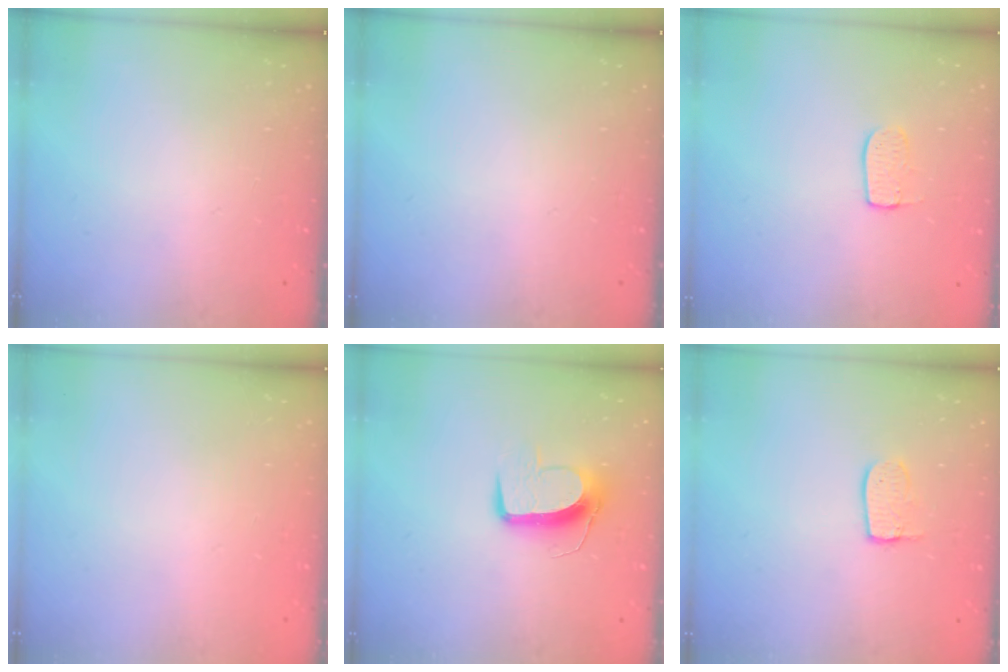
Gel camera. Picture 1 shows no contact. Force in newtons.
{"total": 0.0}
{"total": 6.3, "press": 6.3, "slide": 0.1}
{"total": 0.0}
{"total": 10.5, "press": 10.5, "slide": 0.8}
{"total": 5.5, "press": 5.5, "slide": 0.4}